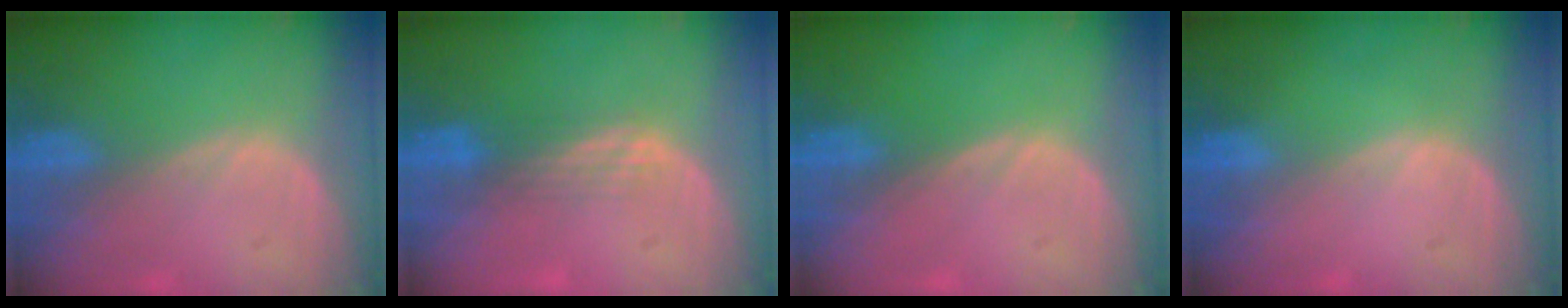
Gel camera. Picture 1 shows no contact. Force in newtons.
{"total": 3.0, "press": 2.5, "slide": 1.6}
{"total": 0.0}
{"total": 0.0}